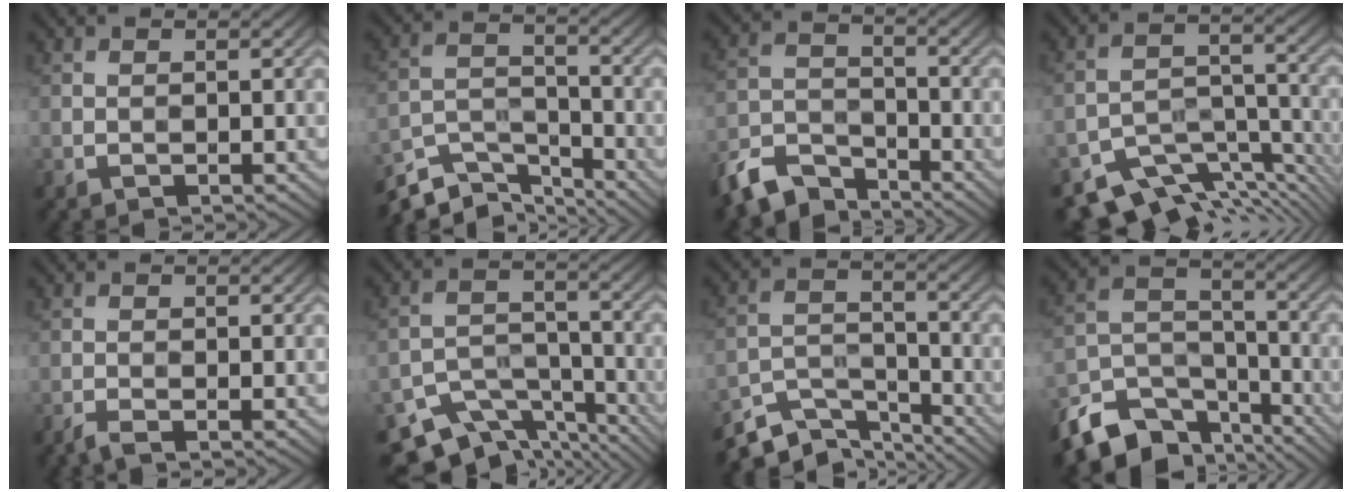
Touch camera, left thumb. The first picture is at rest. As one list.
[{"total": 8.2, "force": [-6.8, 2.7, 3.7], "torque": [-0.078, -0.010, -0.136]}, {"total": 8.1, "force": [-6.5, 3.5, 3.3], "torque": [-0.071, -0.010, -0.143]}, {"total": 10.0, "force": [-7.8, 4.1, 4.8], "torque": [-0.082, -0.017, -0.129]}, {"total": 1.3, "force": [-0.9, 0.0, 0.9], "torque": [-0.019, 0.000, -0.026]}, {"total": 10.2, "force": [-8.1, 4.8, 4.0], "torque": [-0.071, -0.014, -0.126]}, {"total": 8.0, "force": [-6.5, 3.0, 3.6], "torque": [-0.072, -0.009, -0.129]}, {"total": 11.8, "force": [-8.7, 6.0, 5.2], "torque": [-0.108, -0.013, -0.165]}]